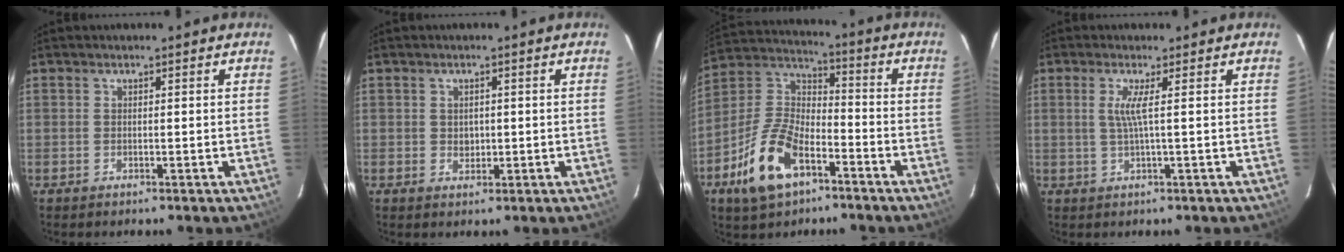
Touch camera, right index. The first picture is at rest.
{"total": 1.9, "force": [0.1, 1.7, 0.8], "torque": [-0.011, 0.003, 0.003]}
{"total": 15.3, "force": [-7.8, 8.0, 10.4], "torque": [-0.227, 0.010, -0.143]}
{"total": 3.0, "force": [0.5, -0.8, 2.8], "torque": [-0.051, -0.001, 0.012]}